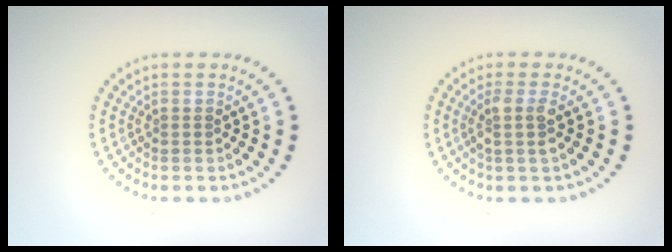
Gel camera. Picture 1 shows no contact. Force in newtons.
{"total": 1.9, "press": 1.5, "slide": 1.1}